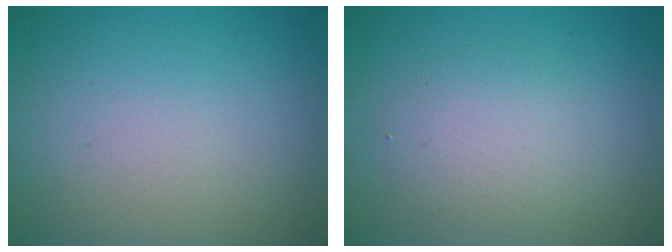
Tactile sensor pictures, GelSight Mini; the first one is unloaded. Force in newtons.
{"total": 2.9, "press": 2.9, "slide": 0.1}